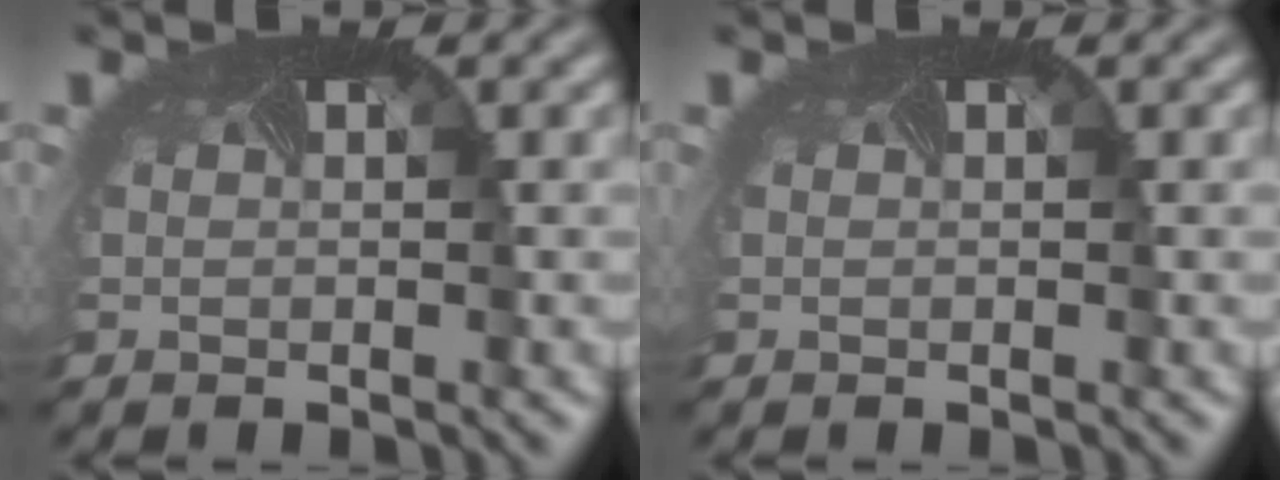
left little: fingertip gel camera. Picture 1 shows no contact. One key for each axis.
{"total": 0.0}